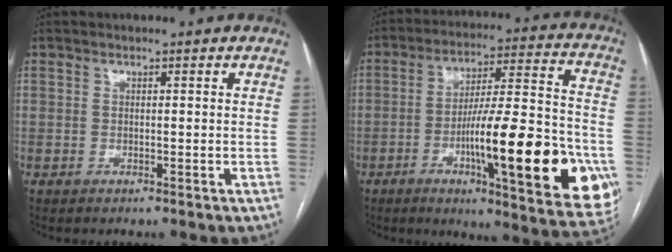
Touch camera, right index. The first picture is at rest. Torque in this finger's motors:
{"motor_torque": [1.39, -0.75, 0.62, 0.21]}